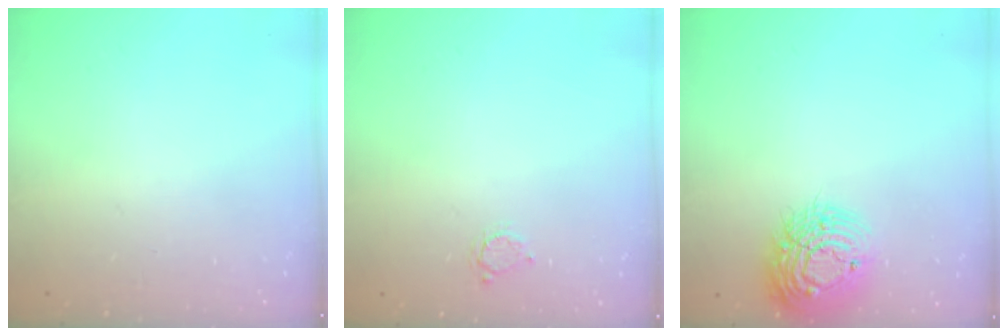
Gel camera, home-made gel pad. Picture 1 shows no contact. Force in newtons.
{"total": 2.8, "press": 2.8, "slide": 0.4}
{"total": 14.5, "press": 14.5, "slide": 1.0}